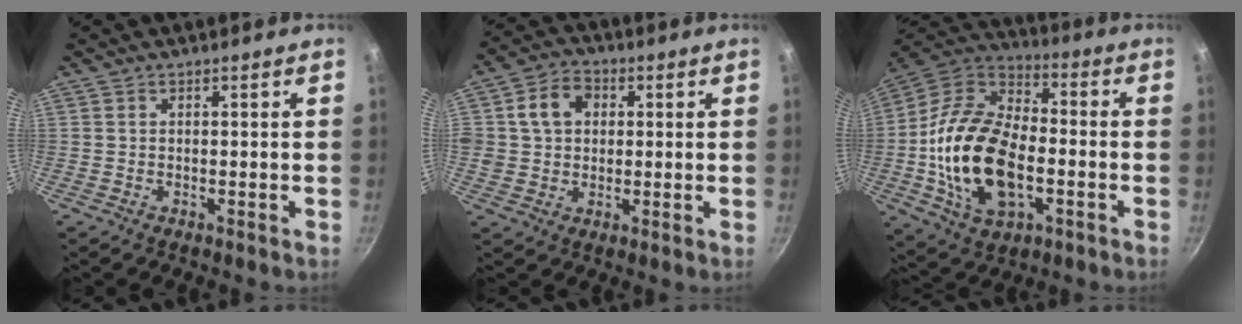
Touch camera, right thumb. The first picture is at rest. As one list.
[{"total": 8.3, "force": [1.8, 6.8, 4.4], "torque": [-0.053, 0.012, 0.022]}, {"total": 22.6, "force": [-4.0, 13.6, 17.7], "torque": [-0.322, 0.030, -0.076]}]